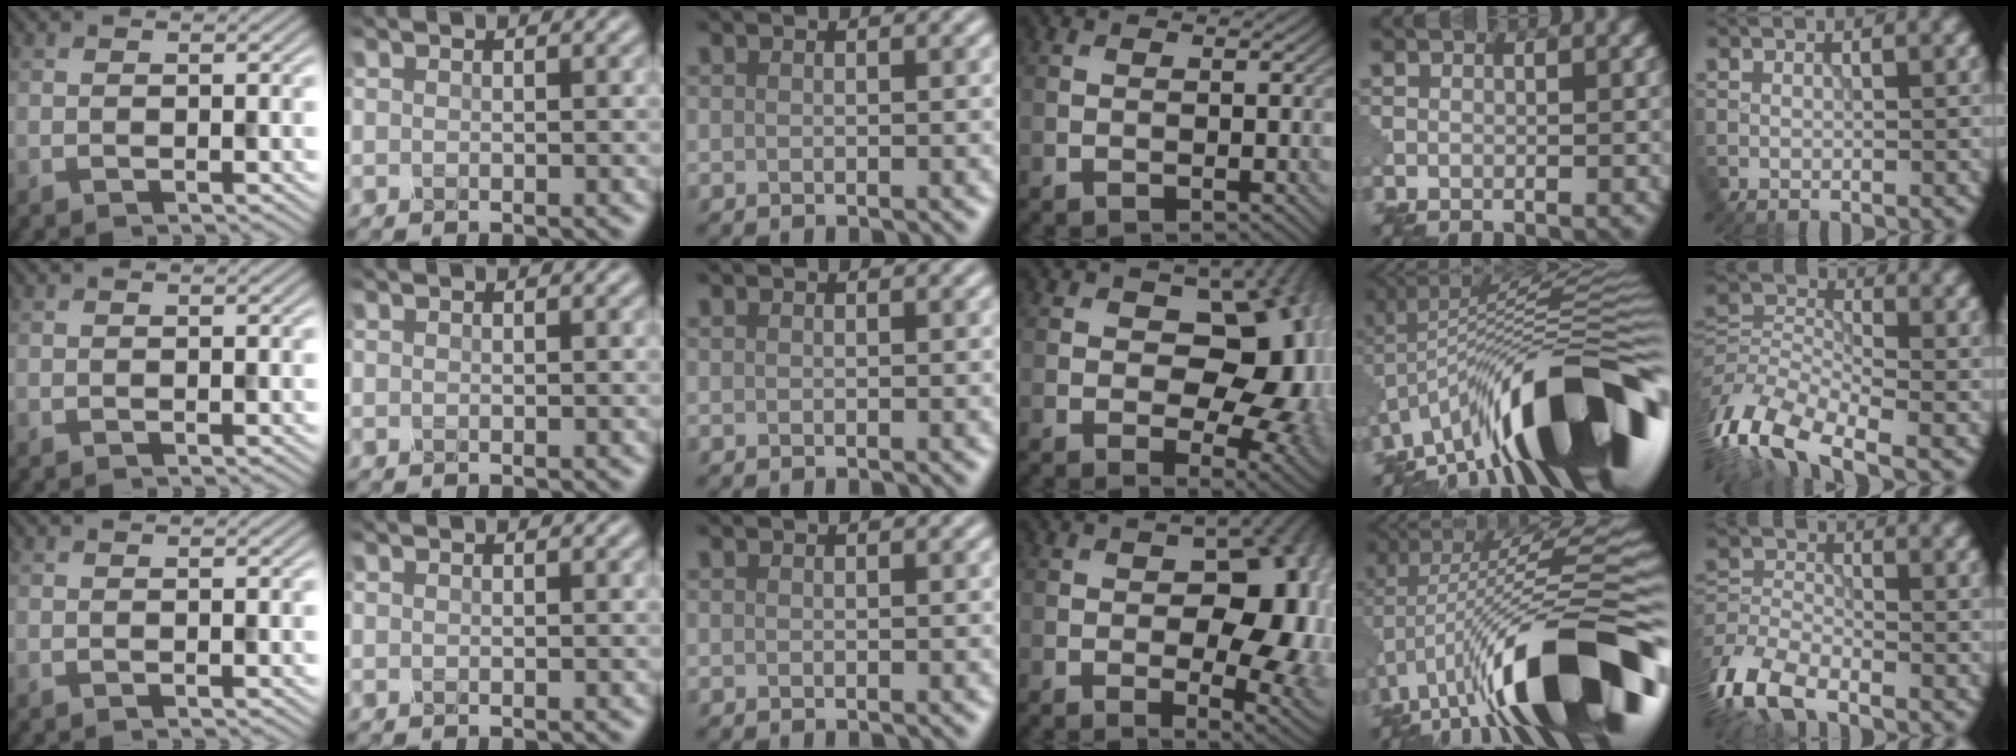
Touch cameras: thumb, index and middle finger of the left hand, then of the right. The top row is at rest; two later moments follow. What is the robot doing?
{"motion": "shake", "object": "salt shaker"}